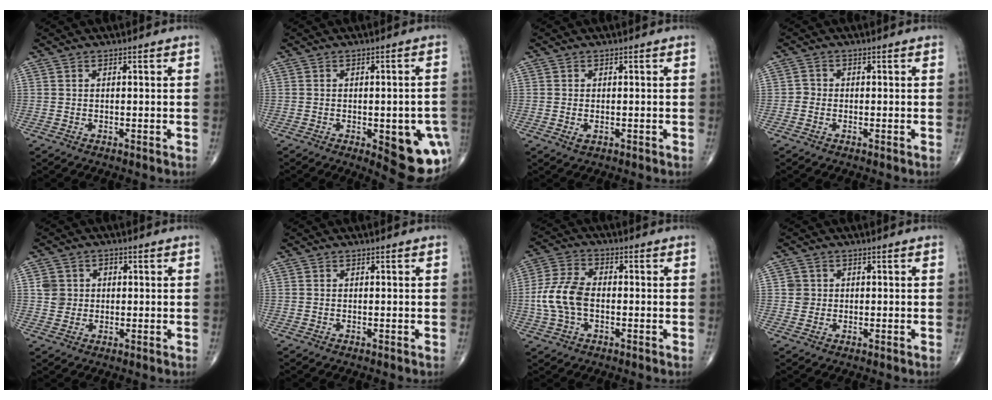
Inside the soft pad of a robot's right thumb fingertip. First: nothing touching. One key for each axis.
{"total": 14.3, "fx": -4.4, "fy": 5.7, "fz": 12.4, "tx": -0.110, "ty": 0.007, "tz": -0.034}
{"total": 1.3, "fx": -0.3, "fy": 0.8, "fz": 1.0, "tx": -0.020, "ty": -0.004, "tz": -0.005}
{"total": 1.4, "fx": -0.5, "fy": 1.2, "fz": 0.4, "tx": 0.001, "ty": 0.005, "tz": -0.015}
{"total": 4.7, "fx": 0.6, "fy": 4.5, "fz": 1.3, "tx": 0.003, "ty": 0.006, "tz": 0.009}
{"total": 0.0}
{"total": 9.5, "fx": -1.2, "fy": 5.8, "fz": 7.5, "tx": -0.162, "ty": 0.021, "tz": -0.030}
{"total": 2.3, "fx": 0.3, "fy": 2.2, "fz": 0.4, "tx": 0.008, "ty": 0.003, "tz": 0.005}